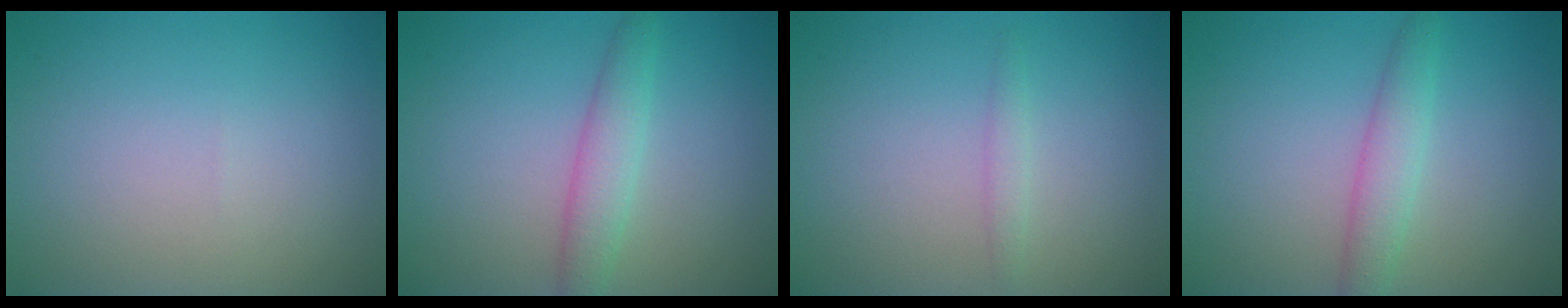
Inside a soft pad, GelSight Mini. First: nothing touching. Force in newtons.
{"total": 2.7, "press": 2.7, "slide": 0.1}
{"total": 0.9, "press": 0.9, "slide": 0.1}
{"total": 2.6, "press": 2.6, "slide": 0.0}